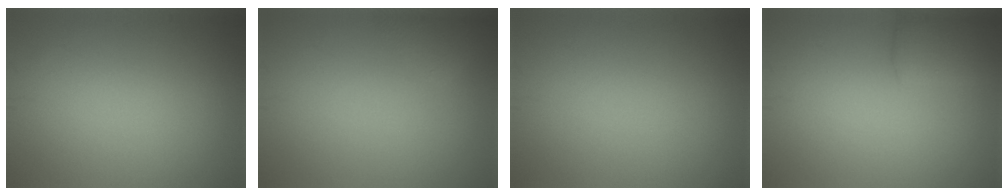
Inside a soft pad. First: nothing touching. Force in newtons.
{"total": 1.6, "press": 1.6, "slide": 0.2}
{"total": 0.0}
{"total": 2.5, "press": 2.5, "slide": 0.2}